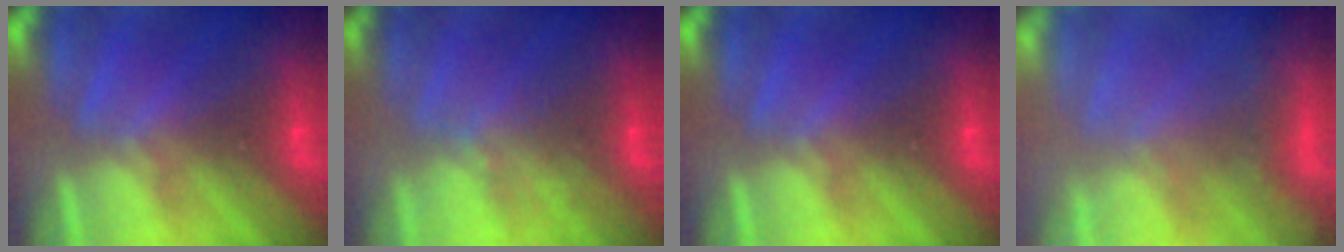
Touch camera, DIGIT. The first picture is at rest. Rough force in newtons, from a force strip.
{"total": 2.5}
{"total": 0.0}
{"total": 5.5}